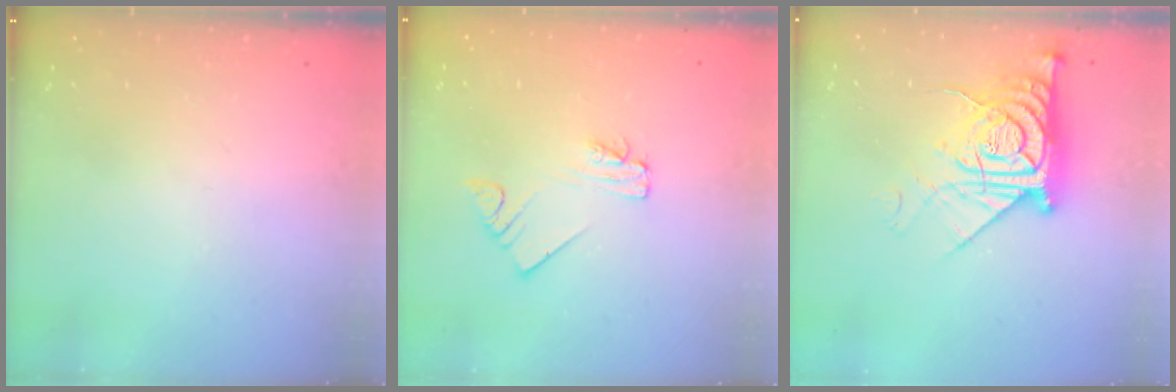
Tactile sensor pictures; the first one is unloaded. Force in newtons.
{"total": 2.0, "press": 2.0, "slide": 0.1}
{"total": 14.0, "press": 13.9, "slide": 1.4}